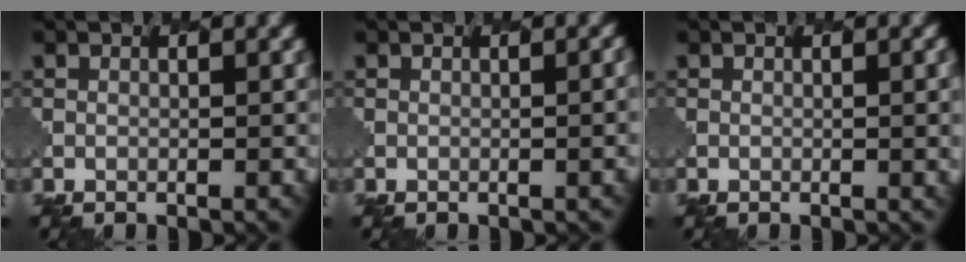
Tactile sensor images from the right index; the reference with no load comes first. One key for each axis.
{"total": 2.9, "fx": -0.3, "fy": 1.3, "fz": 2.5, "tx": -0.011, "ty": 0.009, "tz": -0.002}
{"total": 1.9, "fx": 0.2, "fy": 0.7, "fz": 1.8, "tx": -0.015, "ty": 0.001, "tz": 0.001}